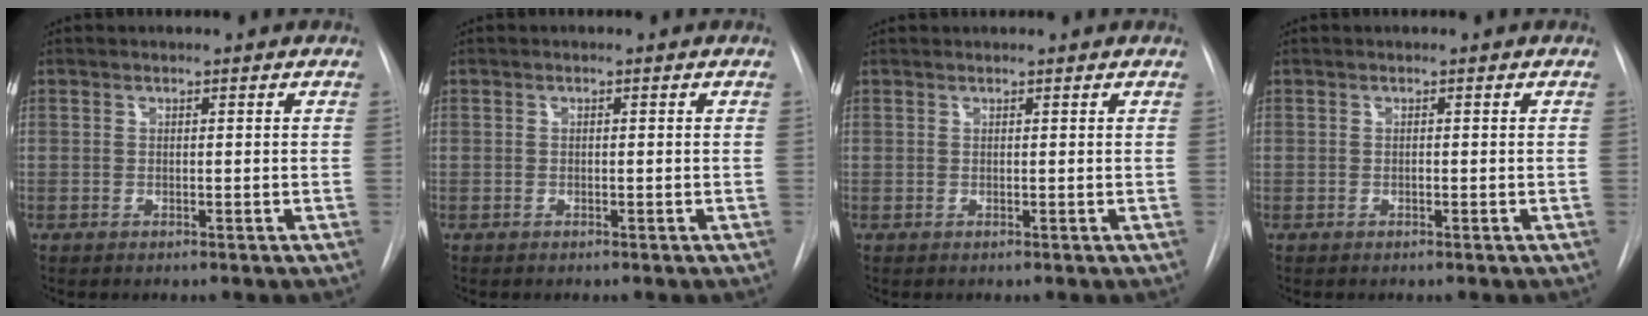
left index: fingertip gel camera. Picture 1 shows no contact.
{"total": 0.0}
{"total": 2.7, "force": [2.6, 0.0, 0.4], "torque": [-0.008, 0.029, 0.042]}
{"total": 0.0}